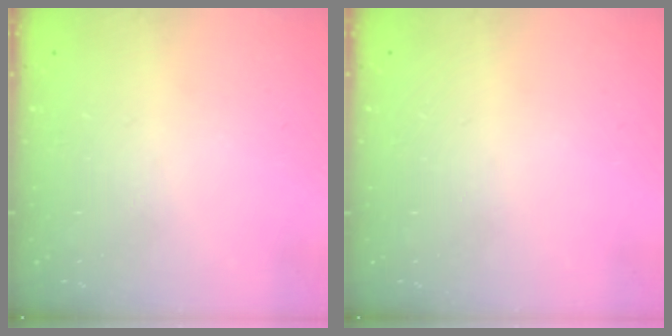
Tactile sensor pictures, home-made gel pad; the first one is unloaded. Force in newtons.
{"total": 0.0}